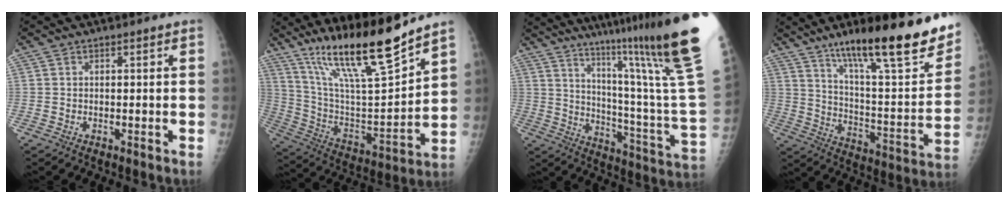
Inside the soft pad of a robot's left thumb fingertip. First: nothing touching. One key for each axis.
{"total": 20.7, "fx": 15.7, "fy": 2.1, "fz": 13.2, "tx": -0.204, "ty": -0.078, "tz": 0.289}
{"total": 33.8, "fx": 22.4, "fy": 1.8, "fz": 25.3, "tx": -0.291, "ty": -0.134, "tz": 0.320}
{"total": 26.8, "fx": 17.4, "fy": 5.3, "fz": 19.8, "tx": -0.269, "ty": -0.064, "tz": 0.274}